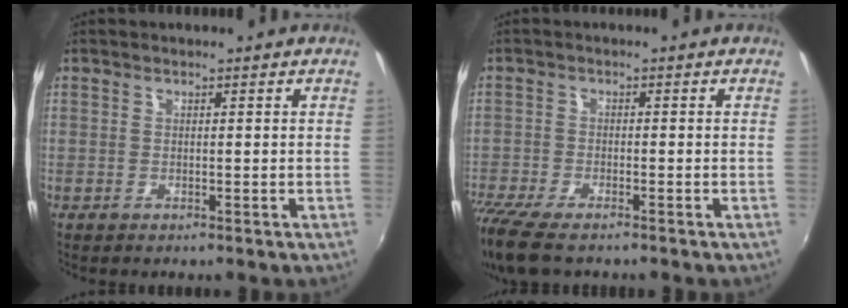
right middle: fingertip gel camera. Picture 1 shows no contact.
{"total": 10.8, "force": [-8.5, 2.9, 5.9], "torque": [-0.152, -0.050, -0.160]}